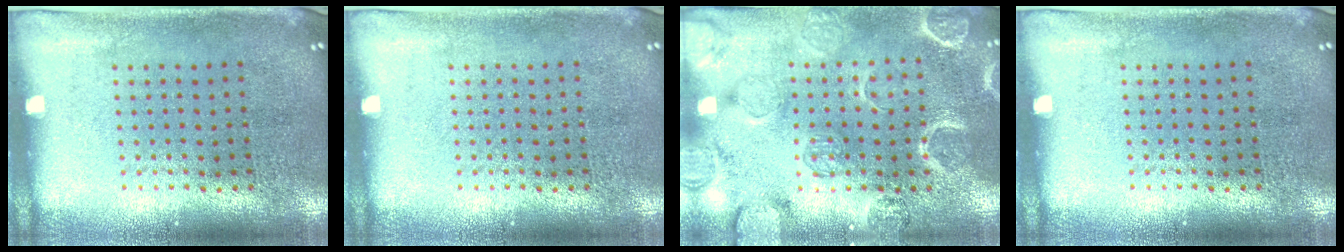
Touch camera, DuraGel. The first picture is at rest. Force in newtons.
{"total": 0.0}
{"total": 2.5, "press": 2.5, "slide": 0.1}
{"total": 0.0}